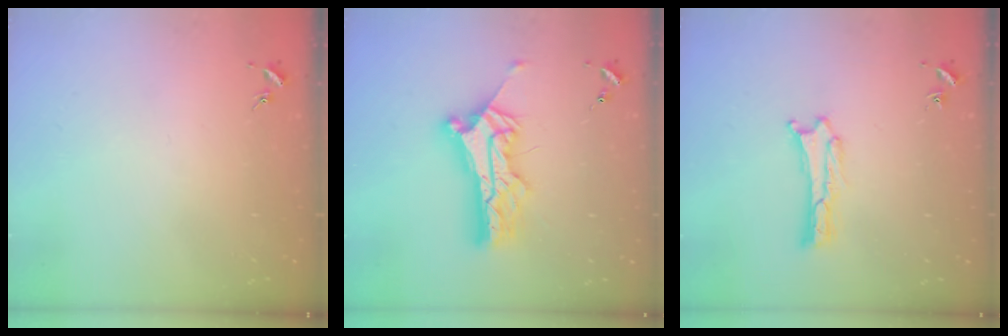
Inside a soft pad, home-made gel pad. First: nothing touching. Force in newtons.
{"total": 10.8, "press": 10.8, "slide": 0.9}
{"total": 0.9, "press": 0.9, "slide": 0.0}